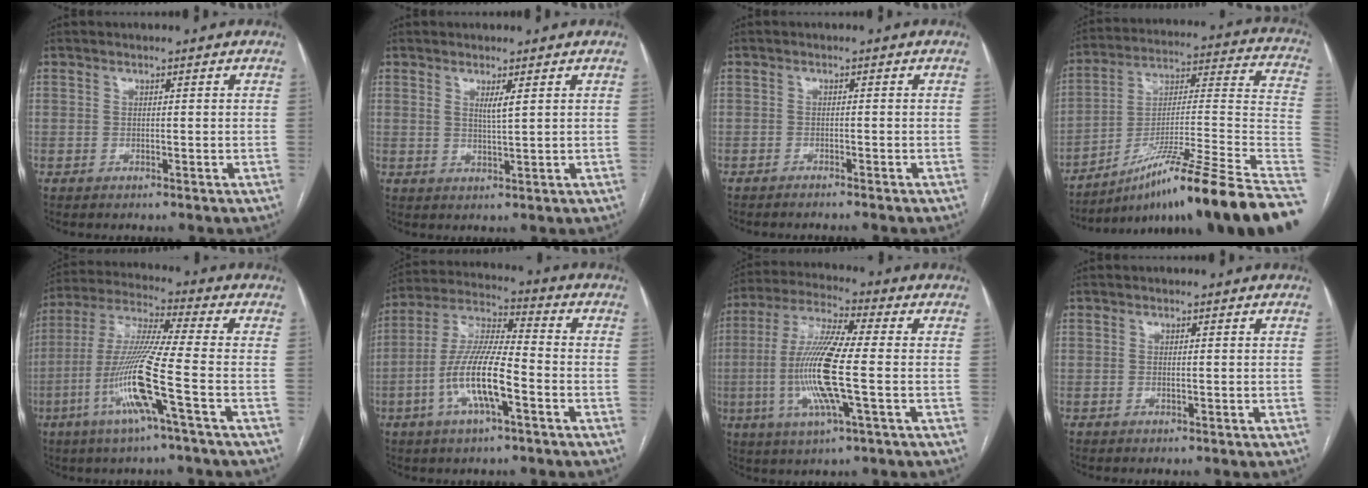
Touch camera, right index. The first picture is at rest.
{"total": 2.2, "force": [1.0, -0.1, 2.0], "torque": [-0.040, -0.008, 0.019]}
{"total": 3.4, "force": [-3.0, 0.0, 1.5], "torque": [-0.019, 0.000, -0.037]}
{"total": 25.9, "force": [-17.4, -1.0, 19.2], "torque": [-0.208, 0.016, -0.288]}
{"total": 13.9, "force": [-4.8, -1.1, 13.0], "torque": [-0.268, -0.010, -0.100]}
{"total": 12.7, "force": [-4.1, 2.3, 11.8], "torque": [-0.240, 0.002, -0.076]}
{"total": 14.2, "force": [-2.2, 0.8, 14.0], "torque": [-0.289, -0.009, -0.048]}
{"total": 0.7, "force": [-0.1, 0.0, 0.6], "torque": [-0.014, -0.001, 0.000]}